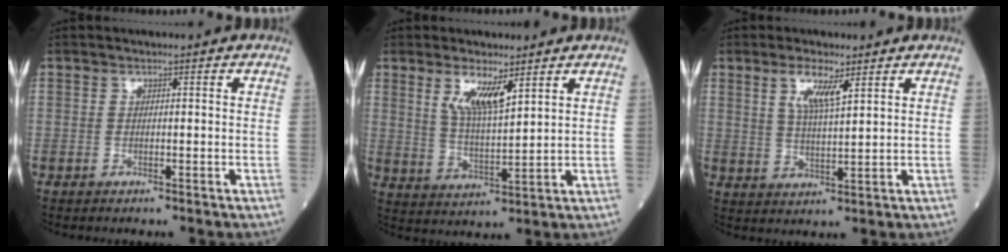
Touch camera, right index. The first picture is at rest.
{"total": 6.4, "force": [3.6, 1.2, 5.1], "torque": [-0.107, -0.008, 0.074]}
{"total": 5.1, "force": [2.7, 0.8, 4.2], "torque": [-0.088, -0.002, 0.053]}